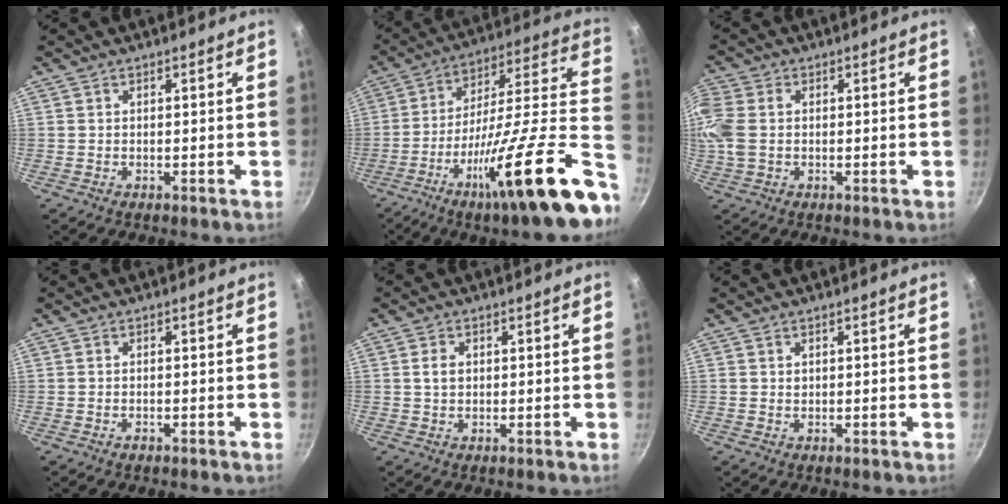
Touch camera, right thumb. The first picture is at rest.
{"total": 28.6, "force": [-11.8, 4.9, 25.6], "torque": [-0.338, 0.046, -0.193]}
{"total": 6.8, "force": [0.2, 5.0, 4.7], "torque": [-0.108, 0.006, -0.002]}
{"total": 0.9, "force": [-0.6, 0.4, 0.5], "torque": [-0.014, 0.004, -0.011]}
{"total": 2.3, "force": [0.3, 1.7, 1.5], "torque": [-0.022, 0.004, 0.005]}
{"total": 0.5, "force": [0.2, 0.5, 0.2], "torque": [0.000, 0.001, 0.003]}